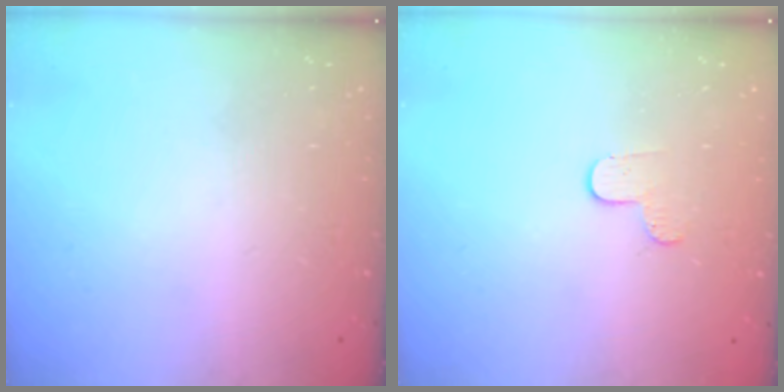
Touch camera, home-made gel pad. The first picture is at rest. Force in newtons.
{"total": 3.8, "press": 3.8, "slide": 0.4}